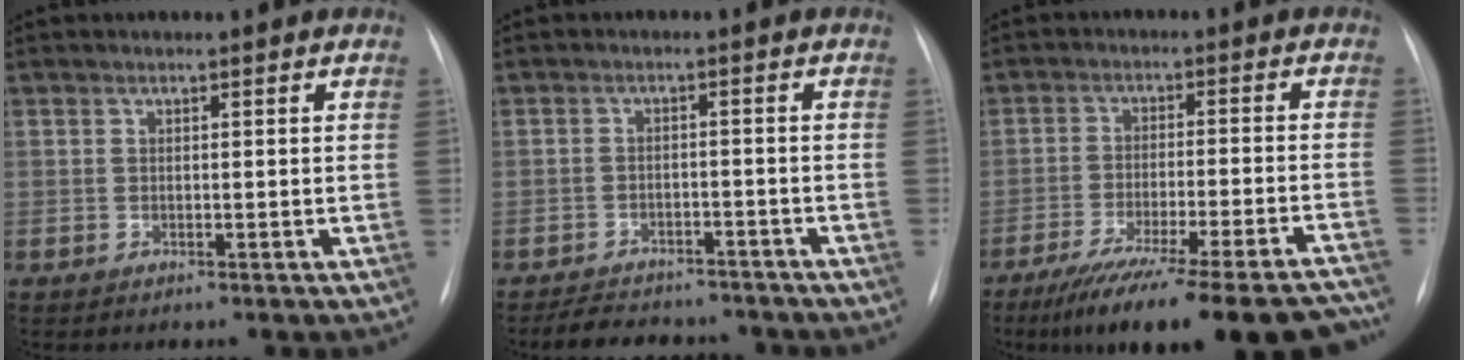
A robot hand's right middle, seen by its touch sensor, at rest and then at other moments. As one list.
[{"total": 9.9, "force": [-8.7, 3.8, 2.8], "torque": [-0.043, 0.007, -0.114]}, {"total": 24.4, "force": [-20.9, 2.1, 12.4], "torque": [-0.128, -0.028, -0.291]}]